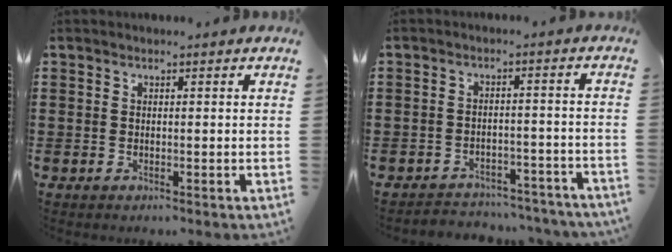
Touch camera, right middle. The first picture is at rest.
{"total": 3.4, "force": [-3.3, 0.4, 0.1], "torque": [-0.009, 0.001, -0.071]}